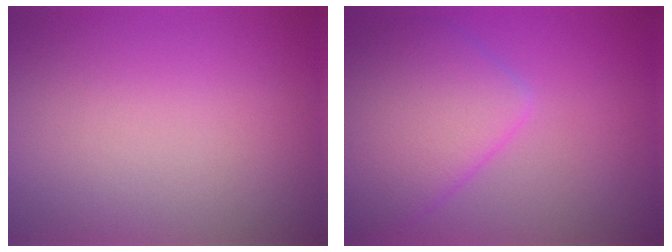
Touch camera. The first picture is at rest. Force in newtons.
{"total": 5.6, "press": 5.6, "slide": 0.3}